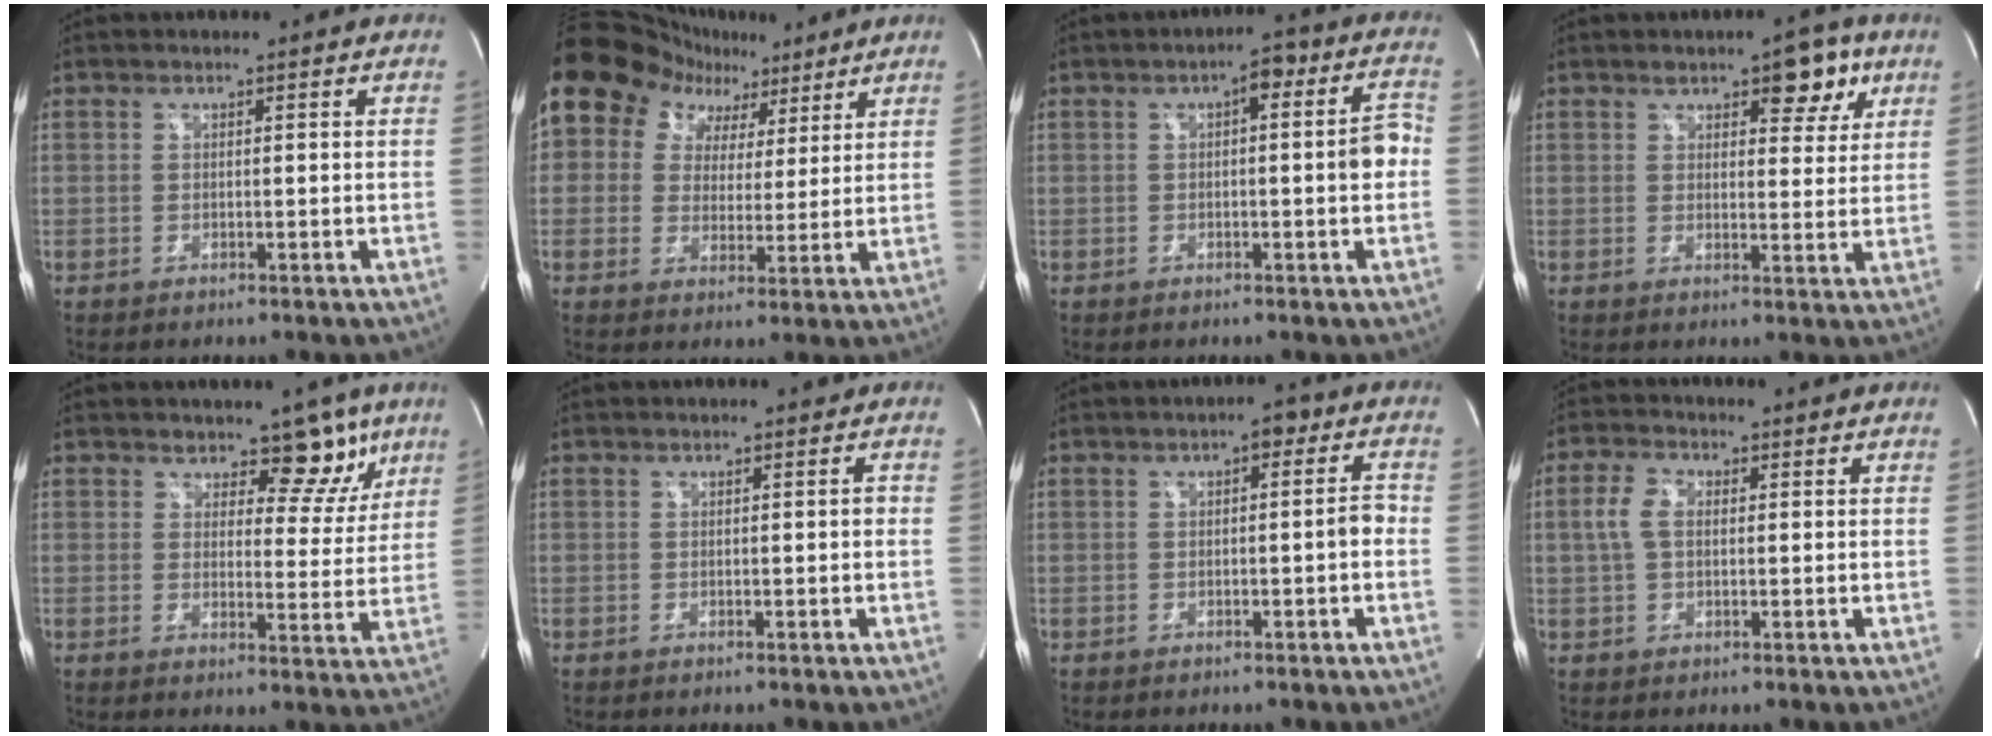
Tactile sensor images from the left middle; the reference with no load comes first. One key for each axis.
{"total": 12.5, "fx": 7.9, "fy": 9.1, "fz": 3.2, "tx": -0.043, "ty": 0.044, "tz": 0.118}
{"total": 7.7, "fx": 0.3, "fy": 2.0, "fz": 7.5, "tx": -0.095, "ty": 0.030, "tz": 0.000}
{"total": 6.4, "fx": 3.8, "fy": 2.6, "fz": 4.5, "tx": -0.047, "ty": 0.008, "tz": 0.045}
{"total": 6.7, "fx": 4.8, "fy": 3.7, "fz": 2.8, "tx": -0.006, "ty": -0.008, "tz": 0.057}
{"total": 0.6, "fx": 0.1, "fy": 0.2, "fz": 0.6, "tx": -0.011, "ty": 0.003, "tz": 0.000}
{"total": 3.7, "fx": 0.0, "fy": 1.1, "fz": 3.6, "tx": -0.045, "ty": 0.014, "tz": -0.006}
{"total": 4.0, "fx": 0.4, "fy": 2.3, "fz": 3.2, "tx": -0.087, "ty": 0.018, "tz": 0.012}